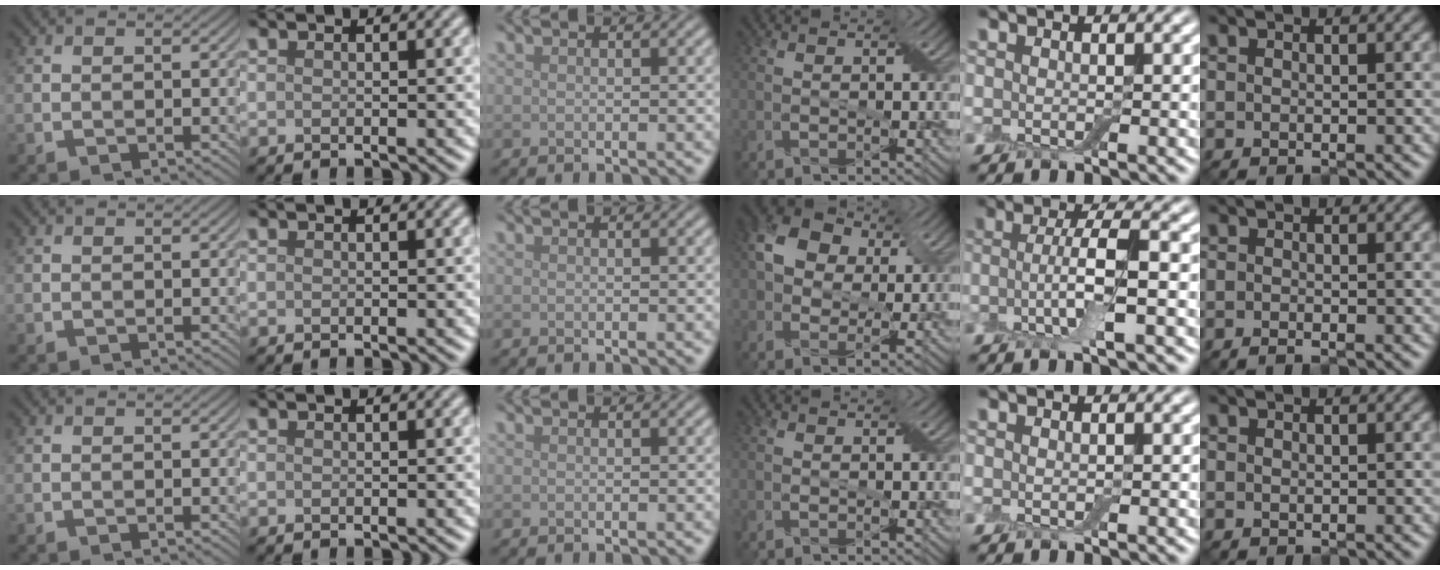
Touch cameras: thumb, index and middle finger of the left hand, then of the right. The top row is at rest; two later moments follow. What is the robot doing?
{"motion": "wipe", "object": "dish"}